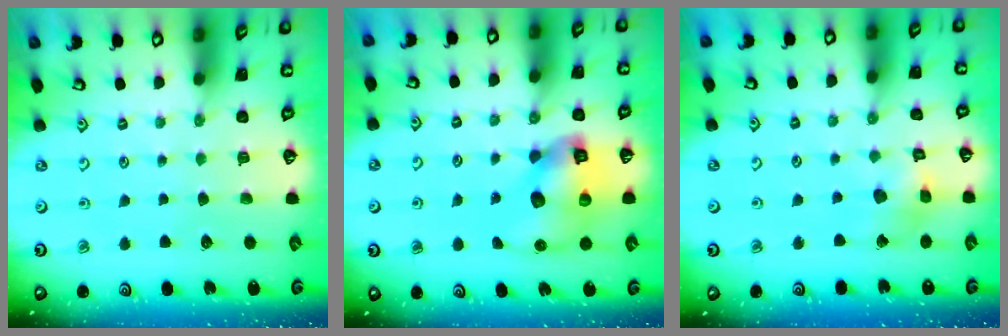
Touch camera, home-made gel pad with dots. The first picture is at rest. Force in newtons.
{"total": 12.5, "press": 12.3, "slide": 1.9}
{"total": 9.6, "press": 9.5, "slide": 1.3}